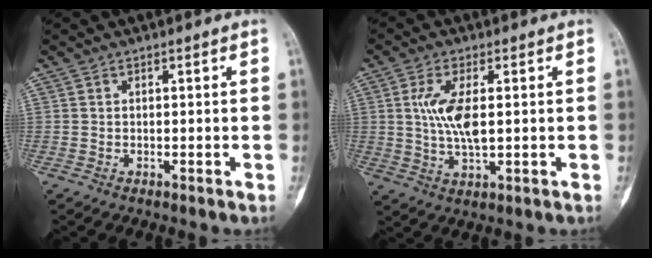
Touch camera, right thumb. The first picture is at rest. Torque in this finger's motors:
{"motor_torque": [1.23, 1.60, 0.65, -0.50, 0.52]}